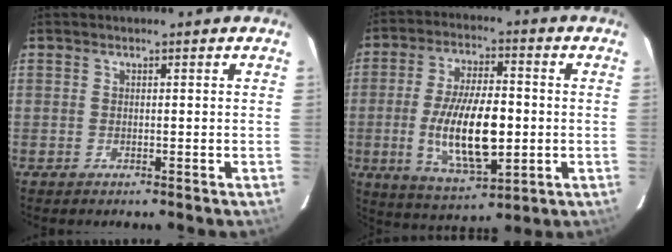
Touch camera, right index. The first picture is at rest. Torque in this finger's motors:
{"motor_torque": [1.49, -0.65, 1.06, 0.21]}